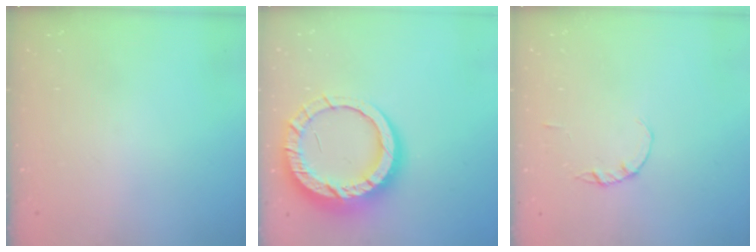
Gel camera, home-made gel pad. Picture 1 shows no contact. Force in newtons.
{"total": 18.4, "press": 18.3, "slide": 1.7}
{"total": 1.4, "press": 1.3, "slide": 0.3}